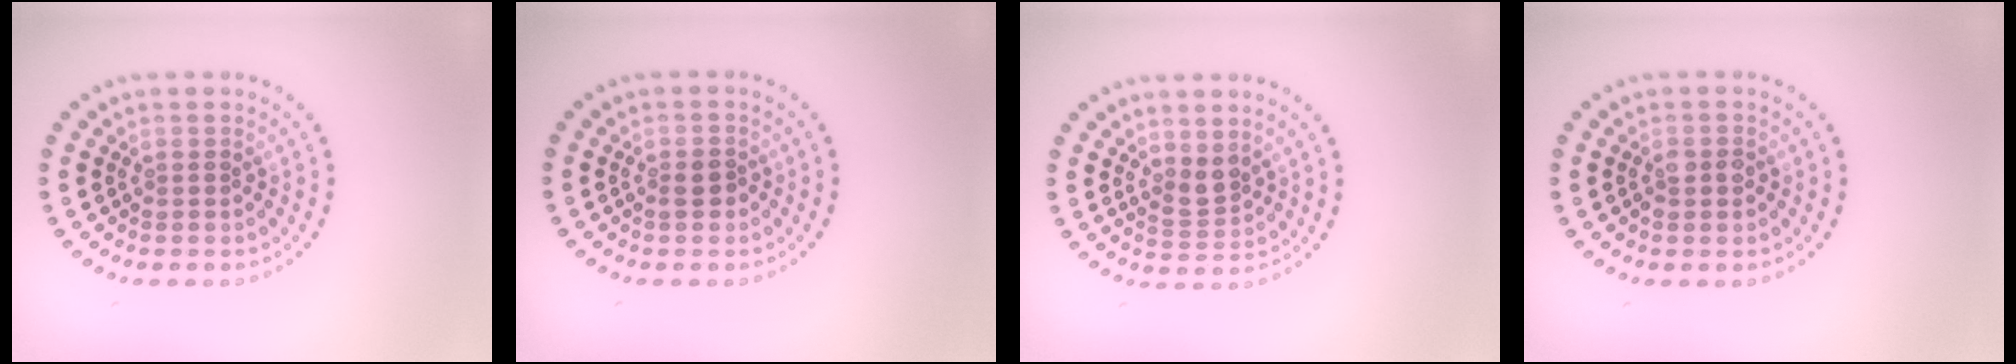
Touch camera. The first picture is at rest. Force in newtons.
{"total": 1.4, "press": 1.4, "slide": 0.3}
{"total": 1.8, "press": 1.4, "slide": 1.1}
{"total": 1.6, "press": 1.6, "slide": 0.3}